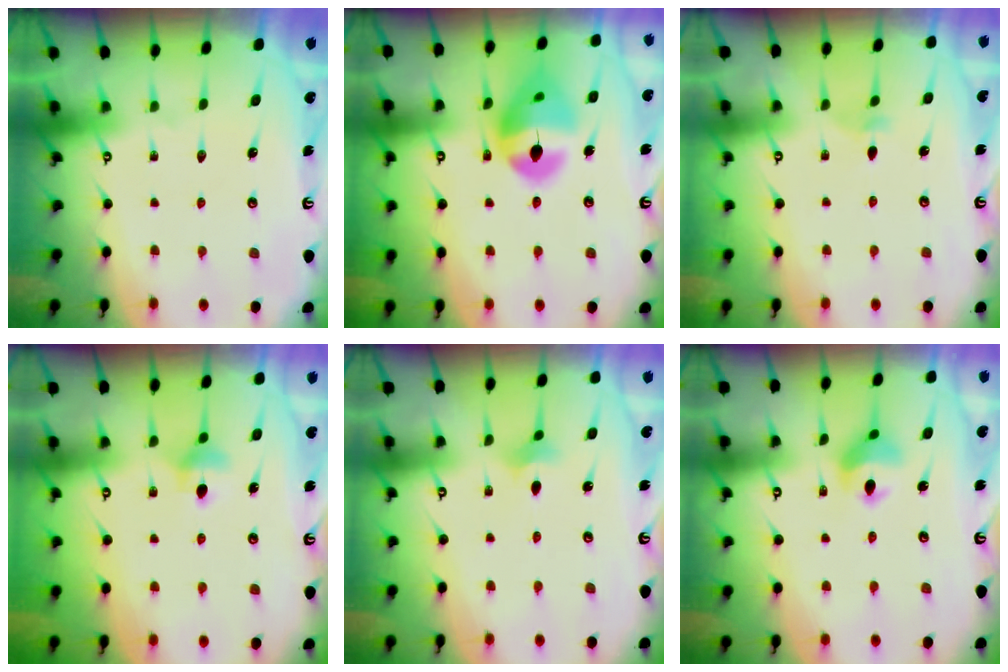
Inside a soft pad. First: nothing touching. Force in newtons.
{"total": 15.4, "press": 15.3, "slide": 1.8}
{"total": 2.0, "press": 2.0, "slide": 0.5}
{"total": 6.1, "press": 6.1, "slide": 0.9}
{"total": 2.8, "press": 2.7, "slide": 0.6}
{"total": 9.8, "press": 9.4, "slide": 2.6}